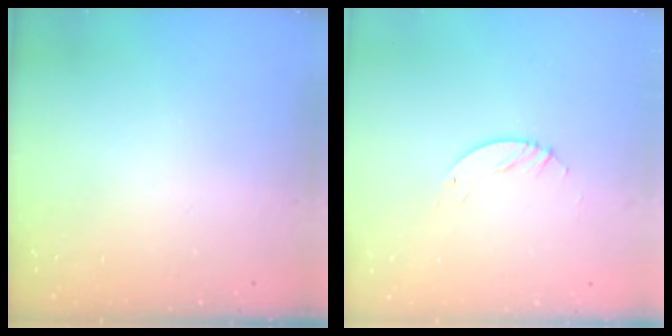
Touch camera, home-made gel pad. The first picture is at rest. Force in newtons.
{"total": 4.2, "press": 4.1, "slide": 0.4}